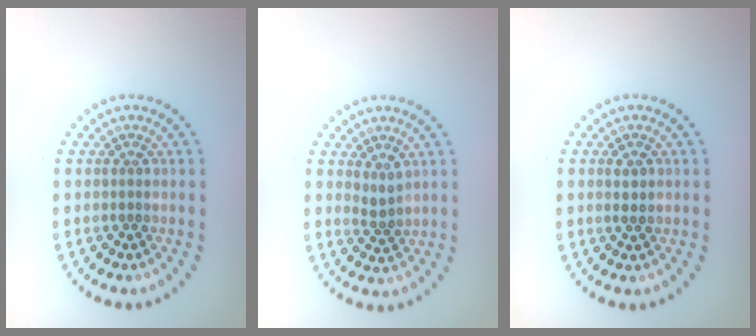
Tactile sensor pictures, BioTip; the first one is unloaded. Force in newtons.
{"total": 1.5, "press": 1.1, "slide": 1.1}
{"total": 1.1, "press": 1.0, "slide": 0.2}